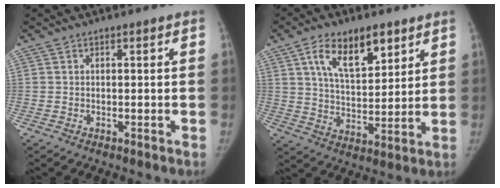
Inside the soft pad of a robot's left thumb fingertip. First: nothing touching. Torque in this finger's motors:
{"motor_torque": [0.80, 0.86, 0.04, -0.13, 0.33]}